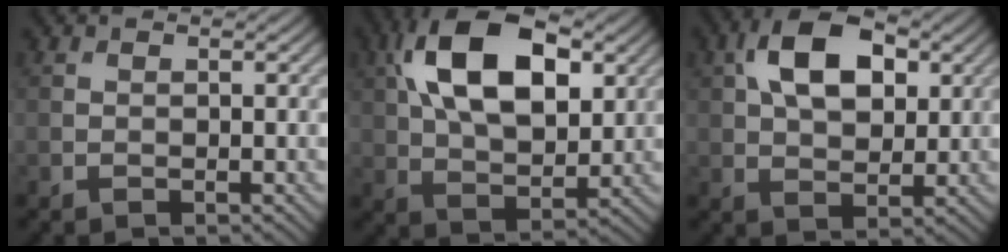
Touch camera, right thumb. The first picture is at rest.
{"total": 15.1, "force": [5.0, 8.4, 11.6], "torque": [-0.230, 0.019, 0.085]}
{"total": 10.1, "force": [3.2, 5.9, 7.5], "torque": [-0.146, 0.016, 0.050]}